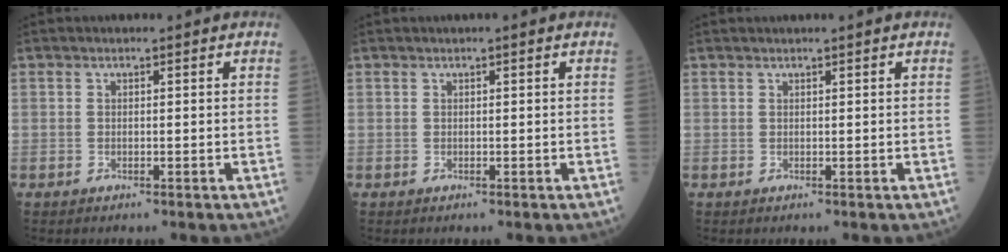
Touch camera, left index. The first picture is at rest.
{"total": 0.0}
{"total": 1.0, "force": [0.8, -0.2, 0.5], "torque": [-0.006, 0.011, 0.020]}